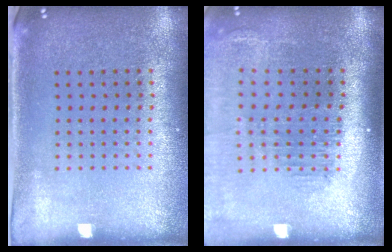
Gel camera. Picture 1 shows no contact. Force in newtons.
{"total": 1.7, "press": 1.5, "slide": 0.7}